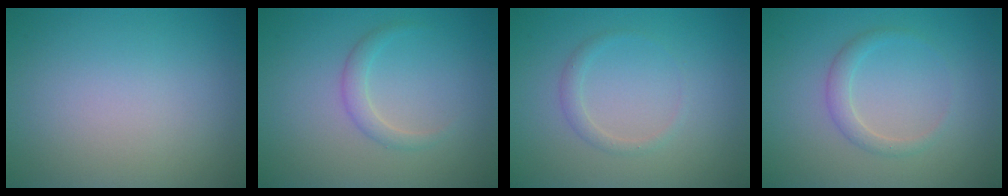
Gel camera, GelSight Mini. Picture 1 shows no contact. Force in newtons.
{"total": 1.5, "press": 1.5, "slide": 0.1}
{"total": 1.2, "press": 1.2, "slide": 0.0}
{"total": 1.7, "press": 1.7, "slide": 0.0}